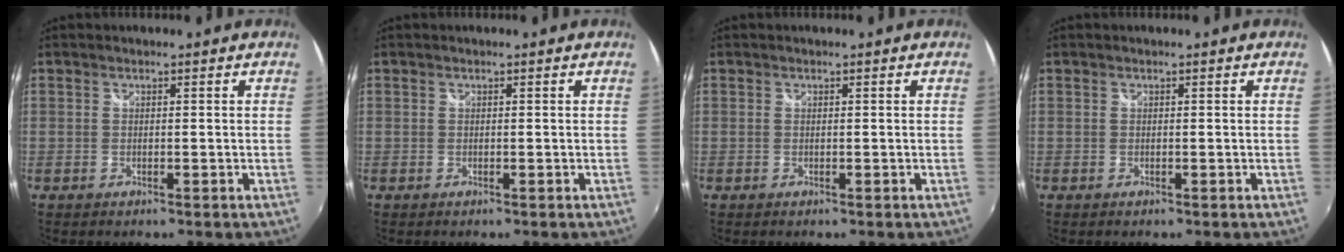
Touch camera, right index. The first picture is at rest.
{"total": 0.0}
{"total": 0.0}
{"total": 0.0}